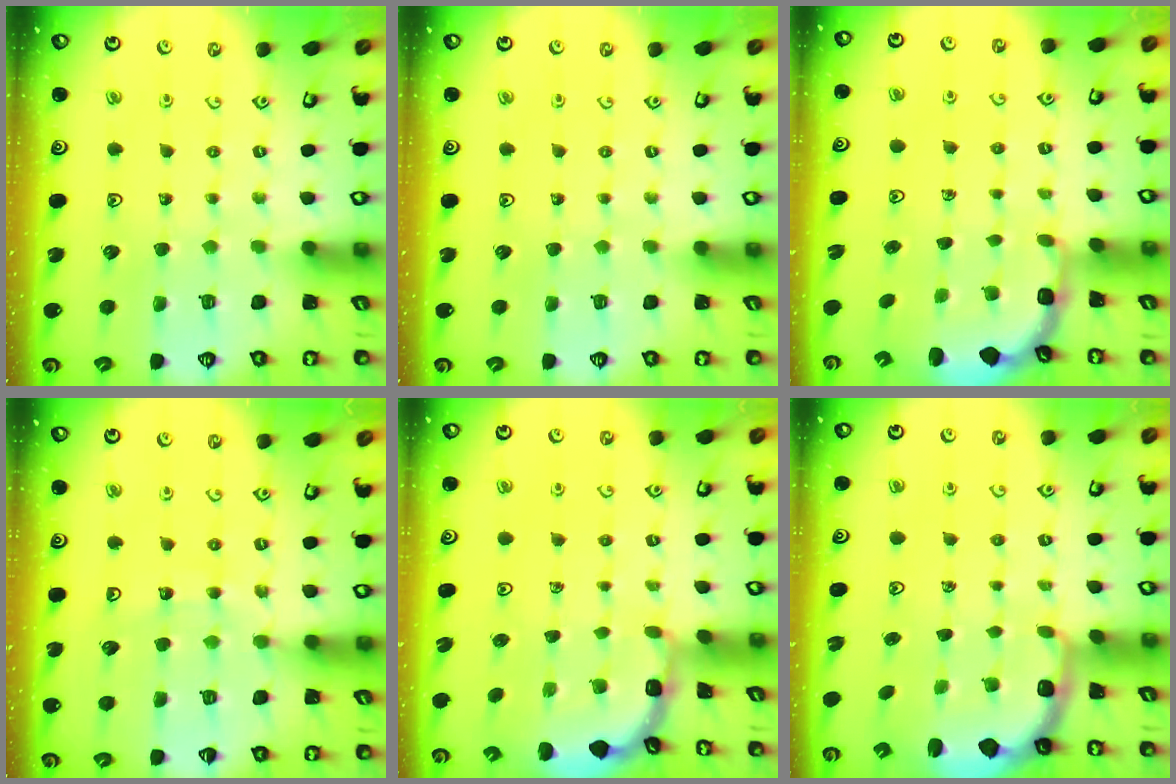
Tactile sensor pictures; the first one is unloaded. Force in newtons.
{"total": 0.0}
{"total": 2.9, "press": 1.8, "slide": 2.3}
{"total": 9.5, "press": 9.4, "slide": 1.2}
{"total": 2.0, "press": 2.0, "slide": 0.2}
{"total": 2.5, "press": 1.3, "slide": 2.1}